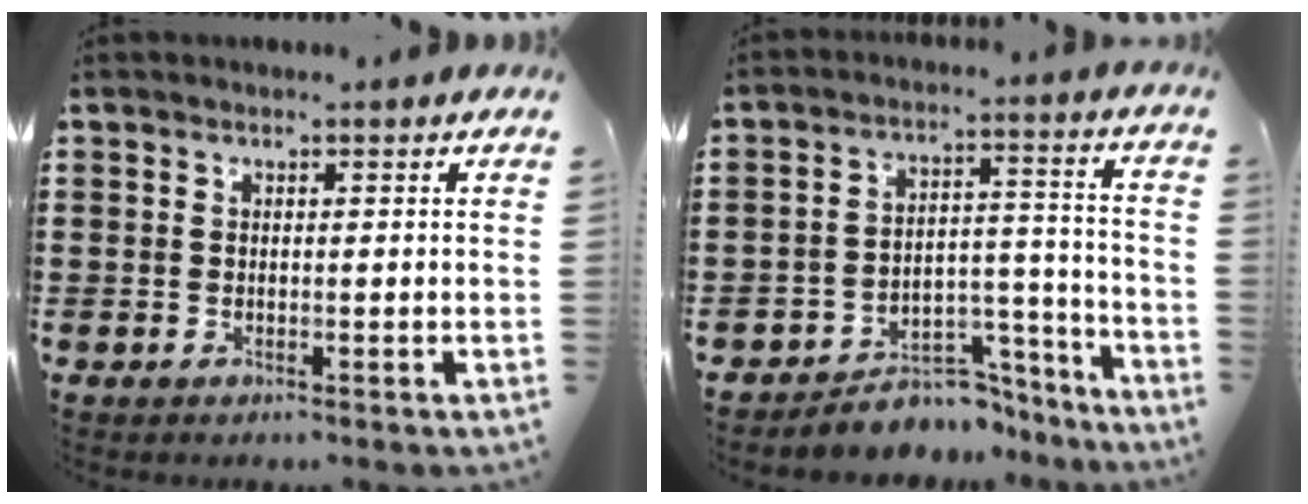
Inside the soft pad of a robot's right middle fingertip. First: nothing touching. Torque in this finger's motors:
{"motor_torque": [2.14, 0.00, 0.16, 0.03]}